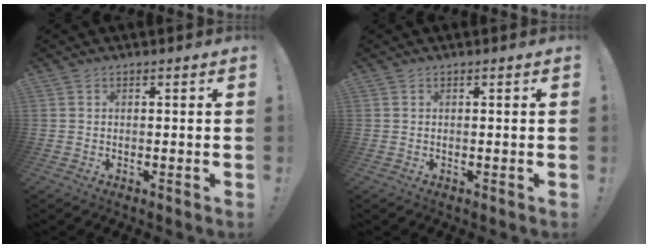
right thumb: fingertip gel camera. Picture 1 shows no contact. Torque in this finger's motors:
{"motor_torque": [0.01, 0.01, 0.01, -0.01, 0.00]}